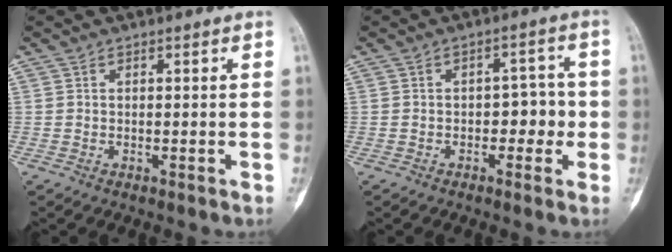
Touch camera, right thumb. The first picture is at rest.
{"total": 4.9, "force": [-1.0, 3.2, 3.5], "torque": [-0.013, 0.020, -0.020]}